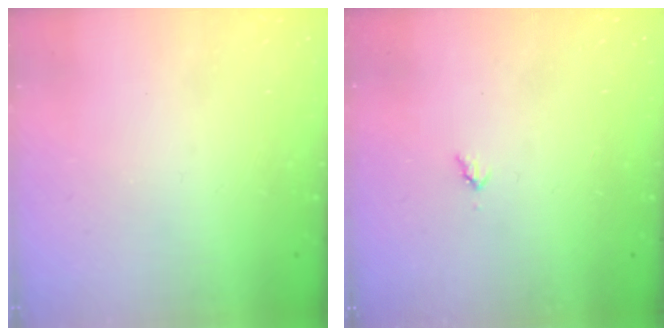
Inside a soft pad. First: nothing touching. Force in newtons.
{"total": 3.0, "press": 3.0, "slide": 0.3}